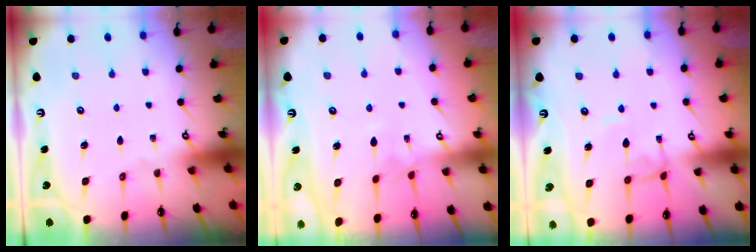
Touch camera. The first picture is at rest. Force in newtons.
{"total": 2.9, "press": 2.9, "slide": 0.2}
{"total": 0.8, "press": 0.8, "slide": 0.2}